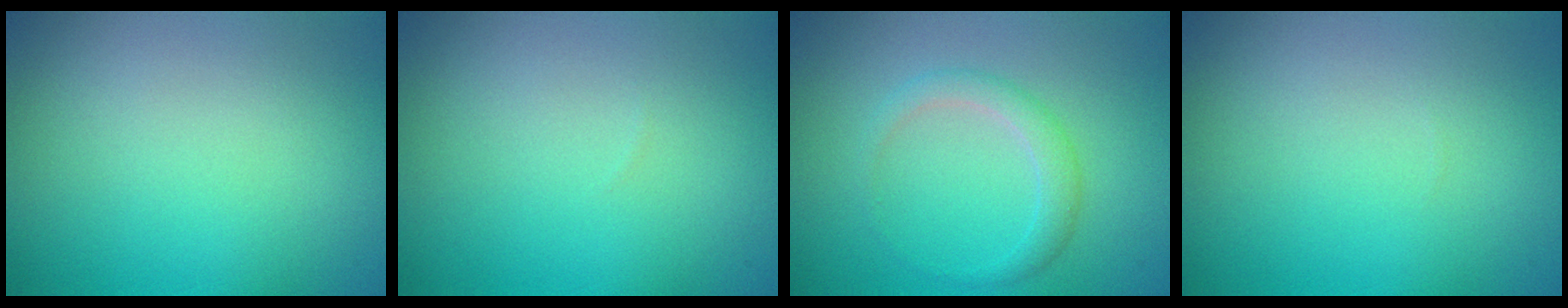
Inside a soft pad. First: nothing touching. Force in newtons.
{"total": 0.0}
{"total": 1.8, "press": 1.8, "slide": 0.1}
{"total": 0.0}